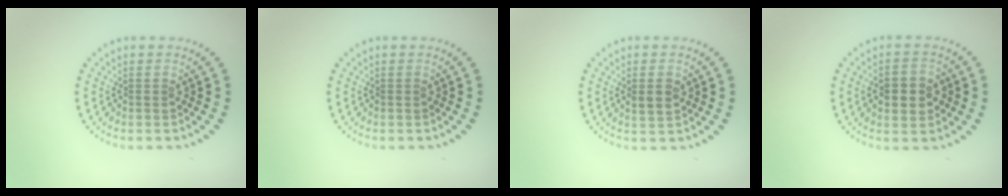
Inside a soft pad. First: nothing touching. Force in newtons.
{"total": 0.0}
{"total": 1.7, "press": 1.7, "slide": 0.3}
{"total": 4.2, "press": 4.2, "slide": 0.2}